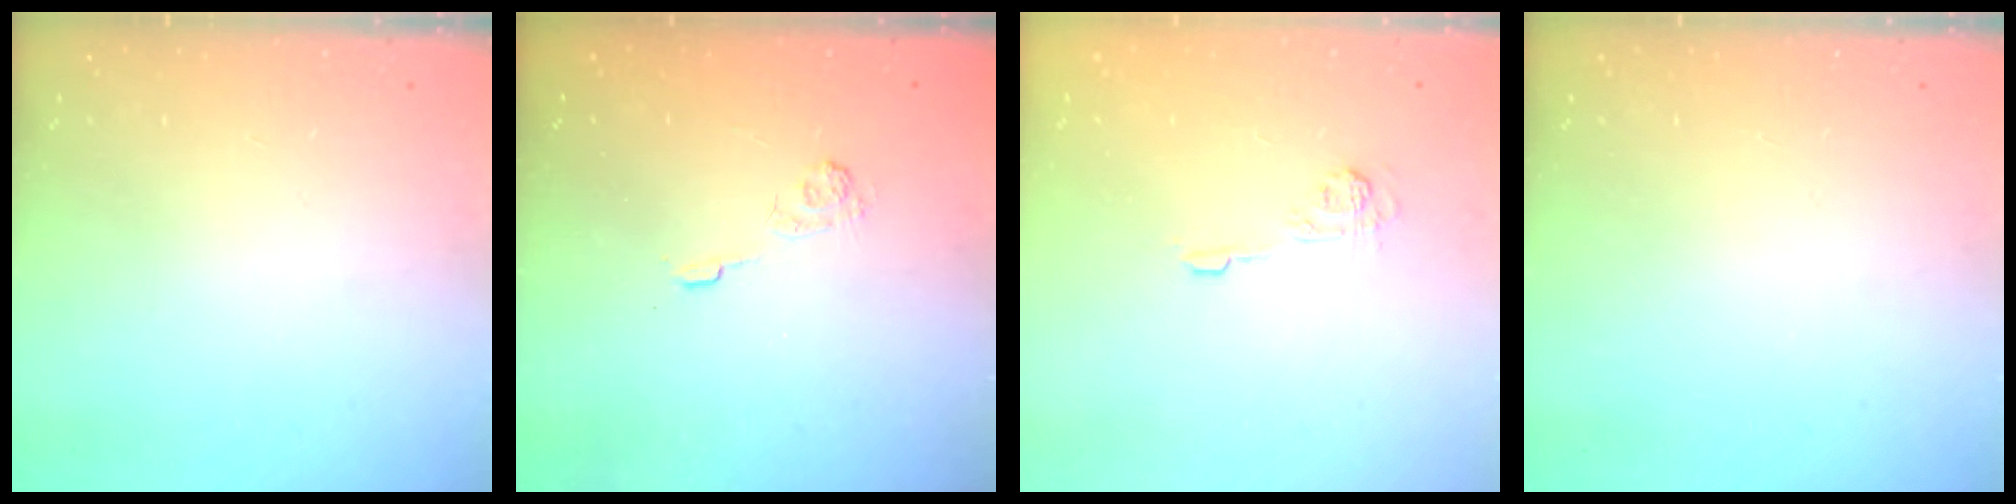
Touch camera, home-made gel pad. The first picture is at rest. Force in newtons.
{"total": 3.4, "press": 3.0, "slide": 1.6}
{"total": 5.1, "press": 5.0, "slide": 1.0}
{"total": 0.0}